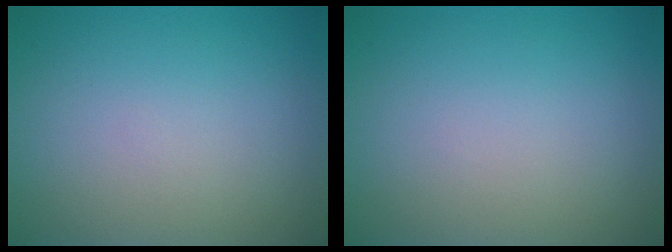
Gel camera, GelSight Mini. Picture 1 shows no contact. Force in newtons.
{"total": 0.0}